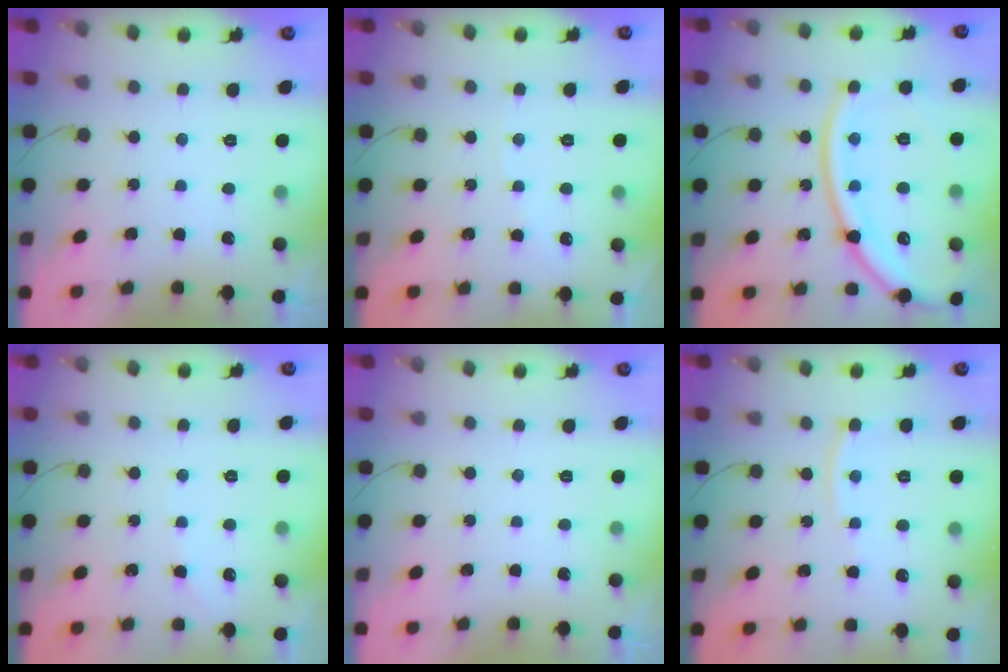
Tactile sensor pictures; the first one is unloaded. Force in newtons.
{"total": 2.7, "press": 2.7, "slide": 0.5}
{"total": 19.2, "press": 19.2, "slide": 1.5}
{"total": 3.5, "press": 3.5, "slide": 0.5}
{"total": 0.0}
{"total": 5.5, "press": 5.5, "slide": 0.6}